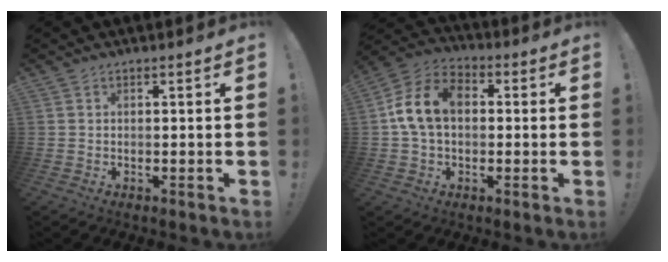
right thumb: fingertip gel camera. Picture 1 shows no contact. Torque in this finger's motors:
{"motor_torque": [1.39, 1.39, 0.36, 0.32, 0.11]}